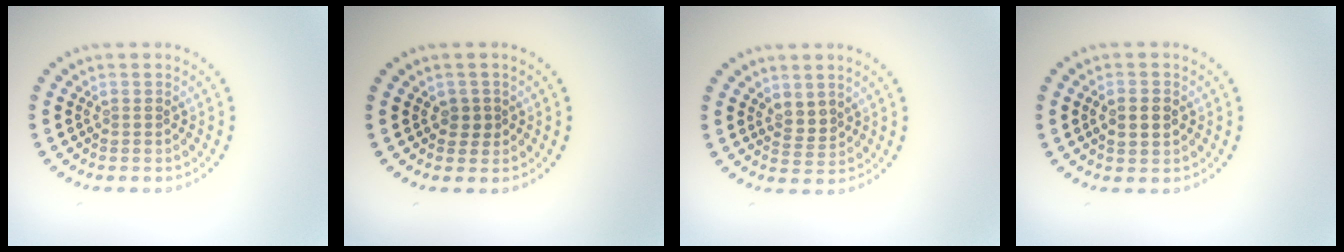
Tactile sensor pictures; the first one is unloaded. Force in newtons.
{"total": 1.3, "press": 1.1, "slide": 0.7}
{"total": 1.7, "press": 1.3, "slide": 1.1}
{"total": 2.2, "press": 2.2, "slide": 0.1}